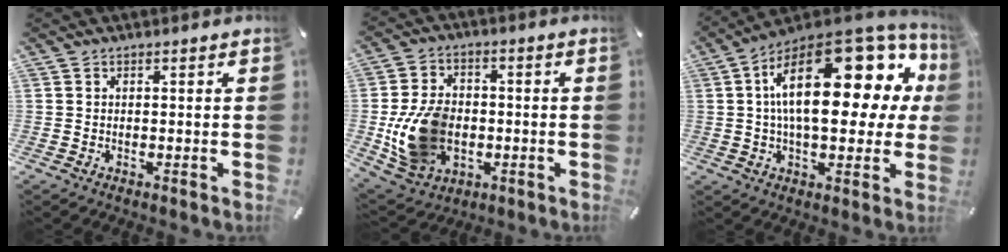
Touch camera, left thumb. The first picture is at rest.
{"total": 14.8, "force": [-2.2, 11.2, 9.5], "torque": [-0.195, 0.013, -0.035]}
{"total": 26.4, "force": [7.1, 13.2, 21.8], "torque": [-0.354, -0.043, 0.117]}